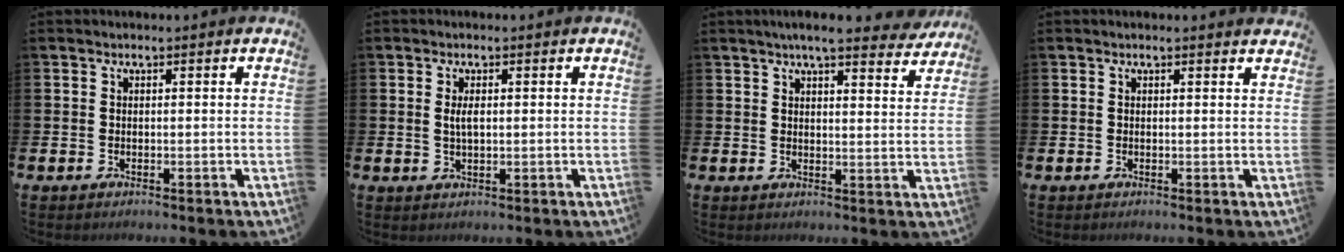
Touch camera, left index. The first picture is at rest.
{"total": 2.0, "force": [0.5, 0.8, 1.8], "torque": [-0.035, 0.003, 0.006]}
{"total": 5.8, "force": [5.3, 0.5, 2.3], "torque": [-0.041, -0.024, 0.090]}
{"total": 0.5, "force": [0.5, 0.0, 0.1], "torque": [0.002, -0.002, 0.009]}